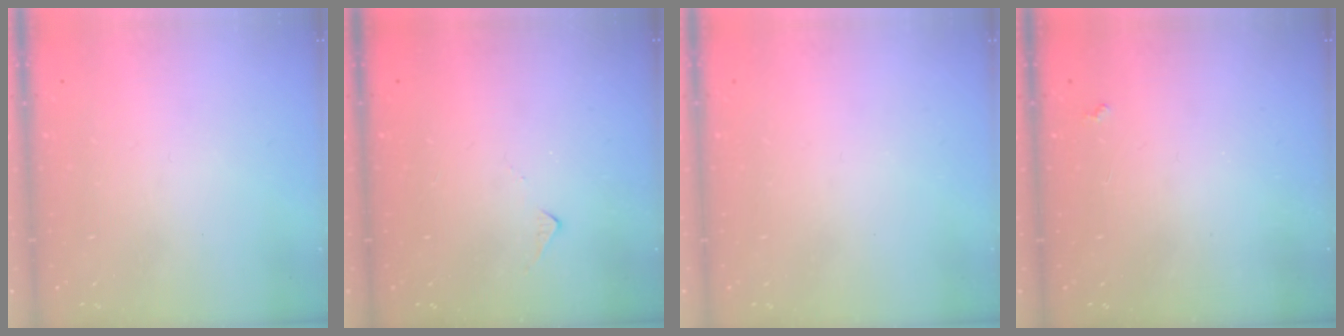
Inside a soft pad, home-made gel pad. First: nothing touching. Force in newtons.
{"total": 5.4, "press": 5.3, "slide": 0.7}
{"total": 0.0}
{"total": 1.9, "press": 1.9, "slide": 0.3}